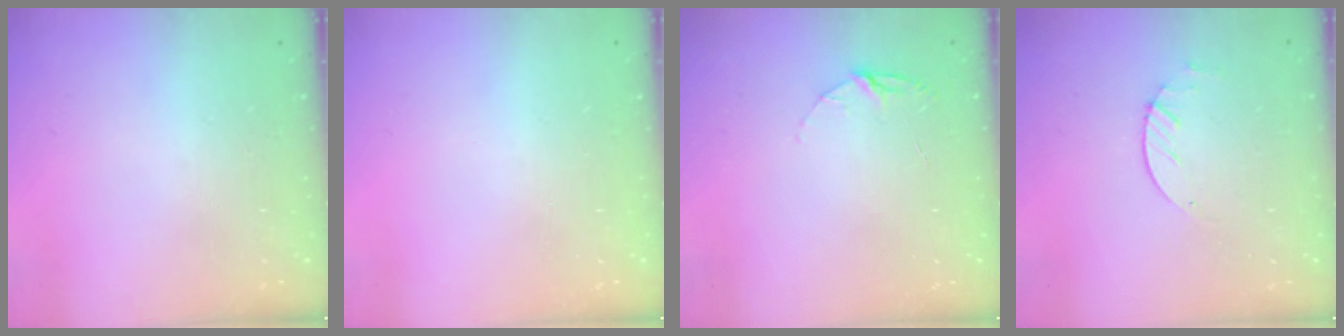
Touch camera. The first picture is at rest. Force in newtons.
{"total": 0.0}
{"total": 4.1, "press": 4.1, "slide": 0.3}
{"total": 1.9, "press": 1.9, "slide": 0.3}